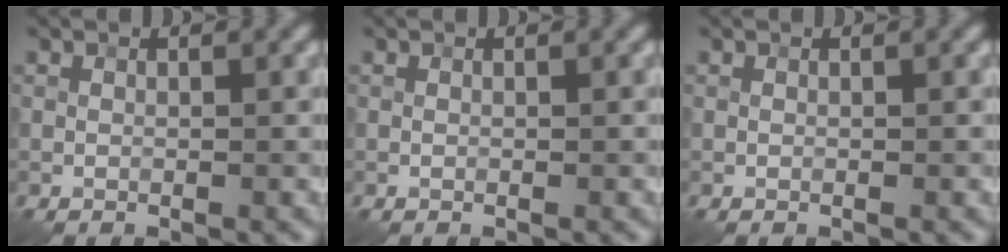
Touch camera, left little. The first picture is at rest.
{"total": 0.0}
{"total": 0.0}